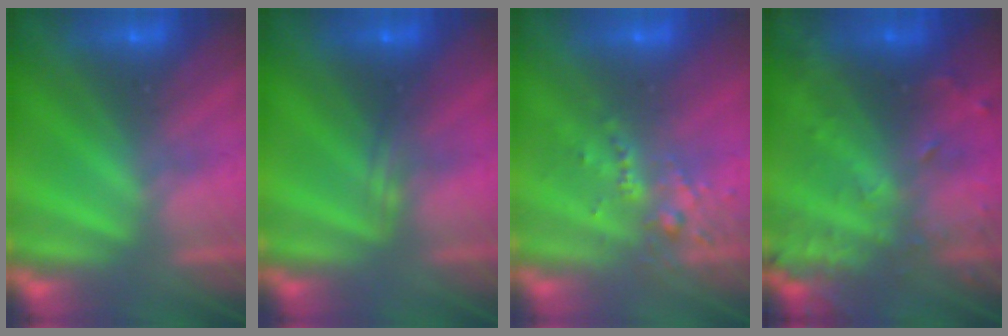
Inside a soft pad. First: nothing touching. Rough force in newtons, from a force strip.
{"total": 2.3}
{"total": 2.6}
{"total": 7.7}